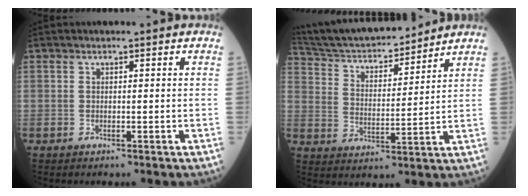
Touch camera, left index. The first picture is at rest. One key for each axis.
{"total": 16.7, "fx": 15.4, "fy": 3.1, "fz": 5.6, "tx": -0.095, "ty": 0.012, "tz": 0.253}